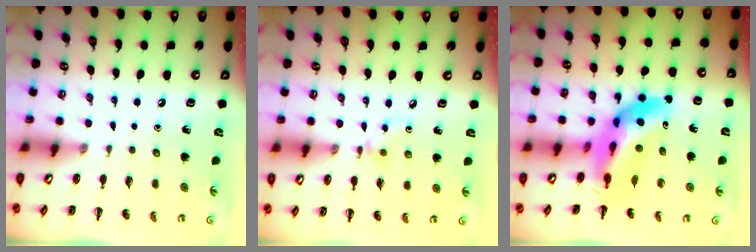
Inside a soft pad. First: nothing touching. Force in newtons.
{"total": 3.4, "press": 3.3, "slide": 0.8}
{"total": 12.4, "press": 11.9, "slide": 3.4}